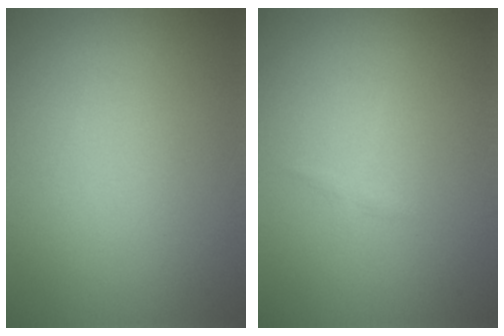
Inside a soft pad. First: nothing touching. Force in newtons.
{"total": 0.5, "press": 0.5, "slide": 0.0}